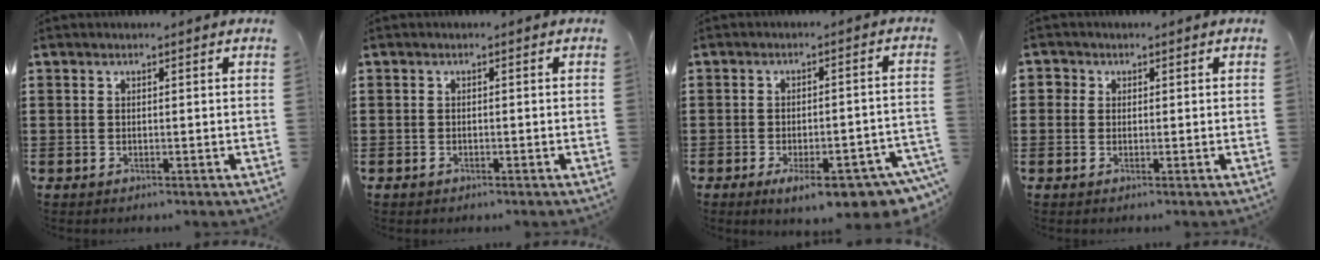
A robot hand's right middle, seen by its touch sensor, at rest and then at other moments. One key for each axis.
{"total": 0.6, "fx": -0.5, "fy": 0.3, "fz": 0.2, "tx": -0.004, "ty": 0.001, "tz": -0.010}
{"total": 7.9, "fx": -4.9, "fy": 1.9, "fz": 5.9, "tx": -0.091, "ty": 0.001, "tz": -0.080}
{"total": 1.4, "fx": 0.4, "fy": 1.3, "fz": -0.1, "tx": 0.004, "ty": 0.005, "tz": 0.005}